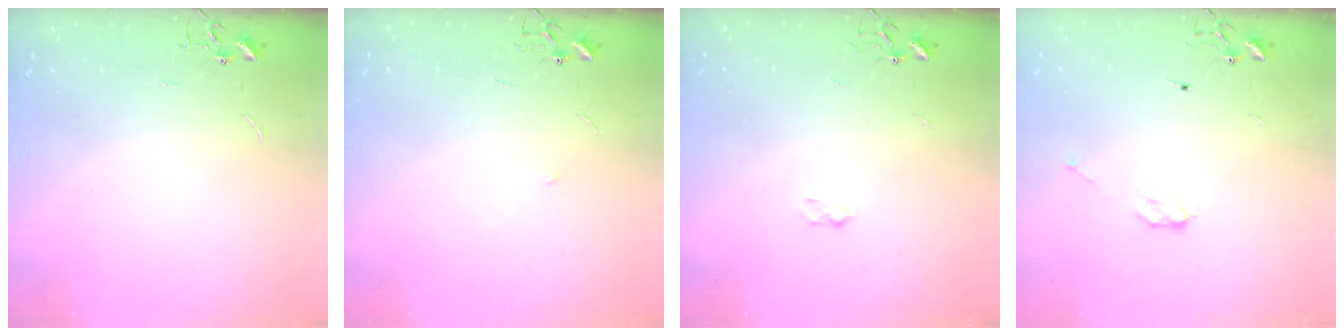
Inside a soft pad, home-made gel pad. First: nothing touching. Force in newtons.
{"total": 4.5, "press": 4.0, "slide": 2.2}
{"total": 2.5, "press": 2.4, "slide": 0.4}
{"total": 4.0, "press": 3.9, "slide": 0.3}